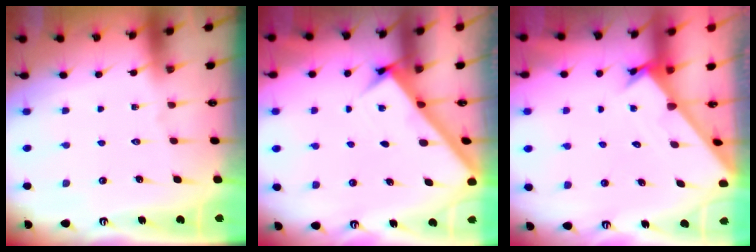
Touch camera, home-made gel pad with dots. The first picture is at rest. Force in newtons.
{"total": 2.9, "press": 2.9, "slide": 0.0}
{"total": 1.7, "press": 1.7, "slide": 0.1}